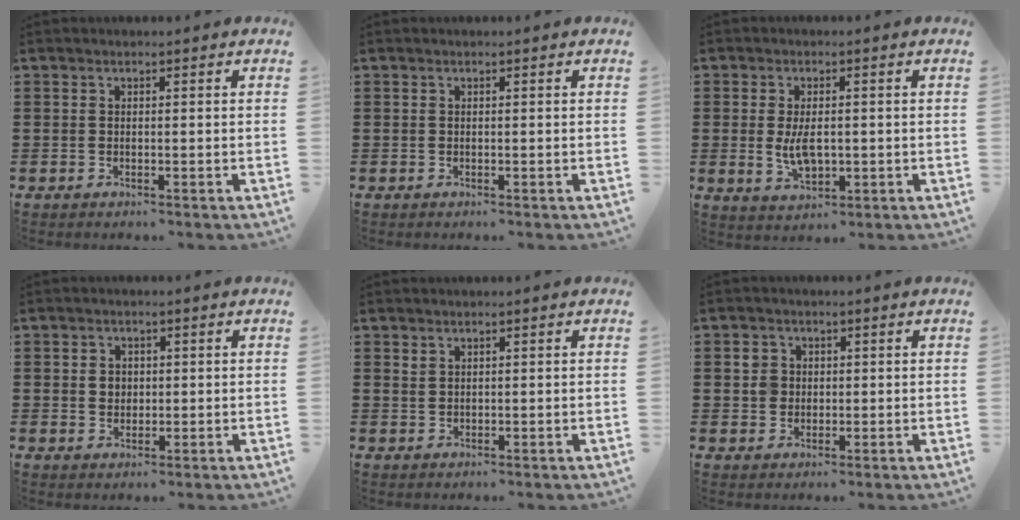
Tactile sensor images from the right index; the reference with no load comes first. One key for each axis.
{"total": 0.0}
{"total": 5.1, "fx": -0.2, "fy": 2.5, "fz": 4.4, "tx": -0.089, "ty": -0.004, "tz": -0.007}
{"total": 2.0, "fx": 0.3, "fy": 1.8, "fz": 1.0, "tx": -0.024, "ty": 0.010, "tz": 0.004}
{"total": 1.1, "fx": 0.9, "fy": 0.6, "fz": 0.3, "tx": -0.008, "ty": 0.003, "tz": 0.017}
{"total": 2.6, "fx": 0.4, "fy": 2.4, "fz": 0.8, "tx": -0.024, "ty": 0.011, "tz": 0.005}